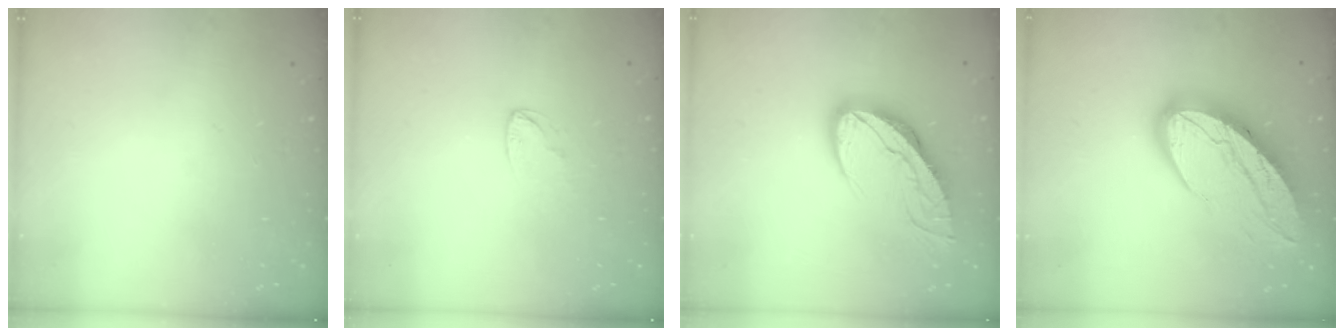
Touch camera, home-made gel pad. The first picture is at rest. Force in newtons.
{"total": 2.4, "press": 2.4, "slide": 0.2}
{"total": 11.7, "press": 11.6, "slide": 1.2}
{"total": 20.6, "press": 20.5, "slide": 1.8}